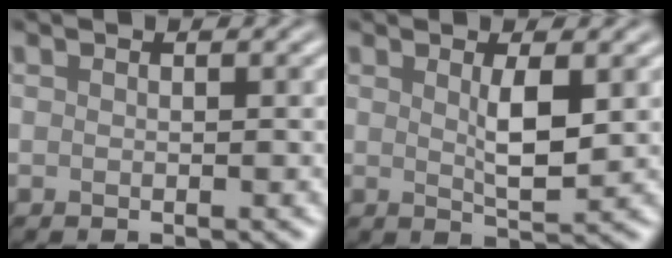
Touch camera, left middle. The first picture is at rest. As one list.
[{"total": 2.8, "force": [0.8, 0.6, 2.6], "torque": [-0.051, -0.004, 0.016]}]